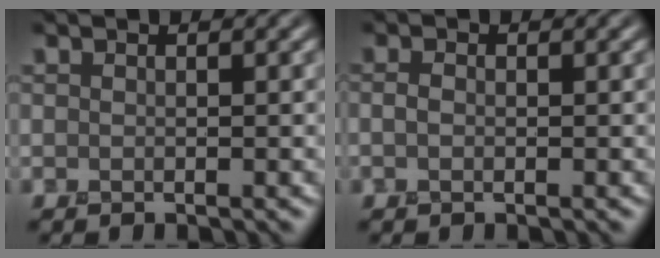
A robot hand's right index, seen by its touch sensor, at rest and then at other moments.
{"total": 0.7, "force": [-0.3, 0.4, 0.5], "torque": [-0.014, -0.001, -0.009]}